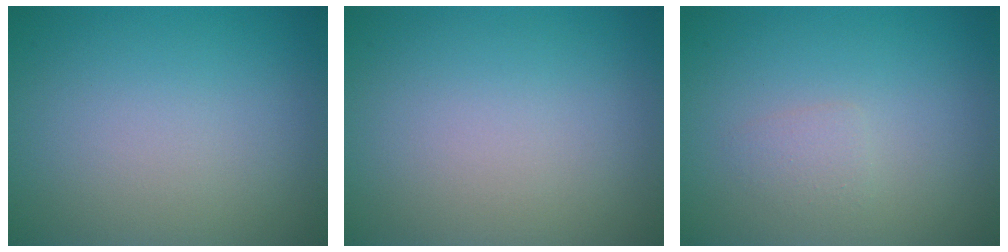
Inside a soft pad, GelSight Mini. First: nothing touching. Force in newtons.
{"total": 0.0}
{"total": 1.0, "press": 1.0, "slide": 0.2}